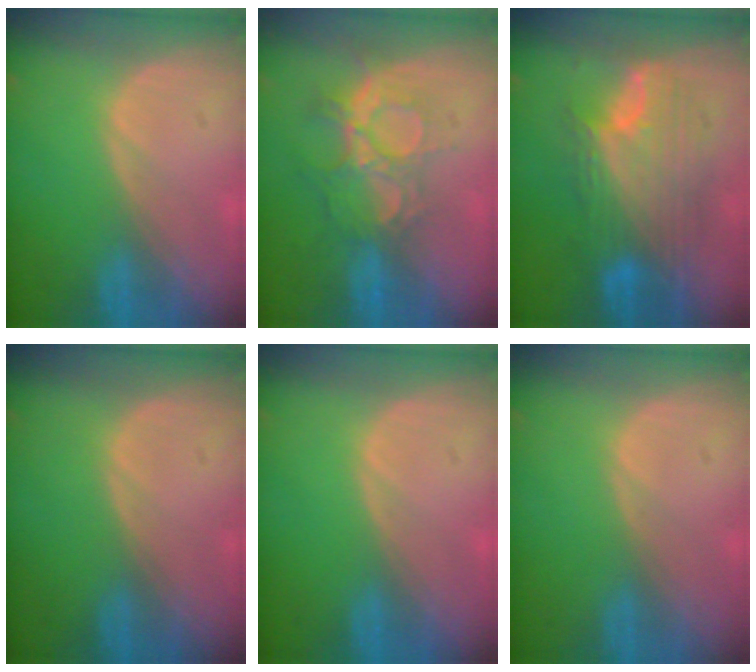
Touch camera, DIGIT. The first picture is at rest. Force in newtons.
{"total": 9.3, "press": 7.9, "slide": 5.1}
{"total": 10.0, "press": 10.0, "slide": 0.6}
{"total": 0.0}
{"total": 0.0}
{"total": 0.0}